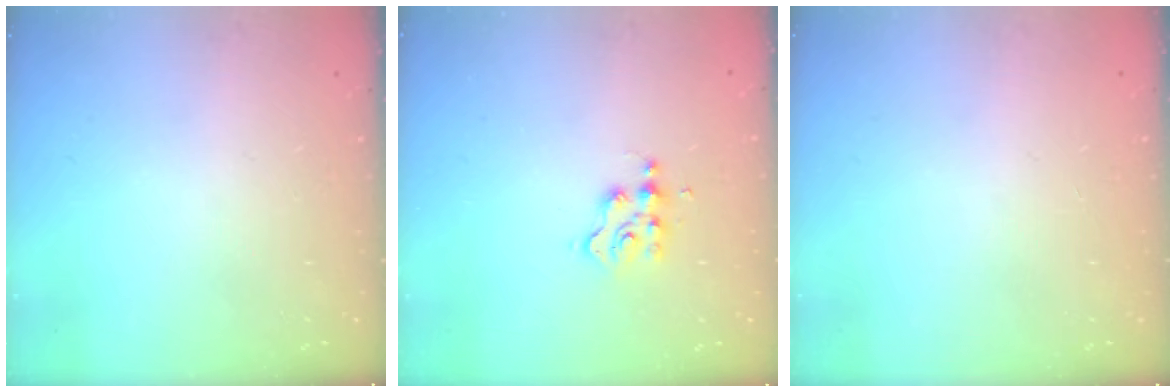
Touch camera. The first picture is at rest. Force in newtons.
{"total": 2.7, "press": 2.7, "slide": 0.4}
{"total": 0.7, "press": 0.7, "slide": 0.2}